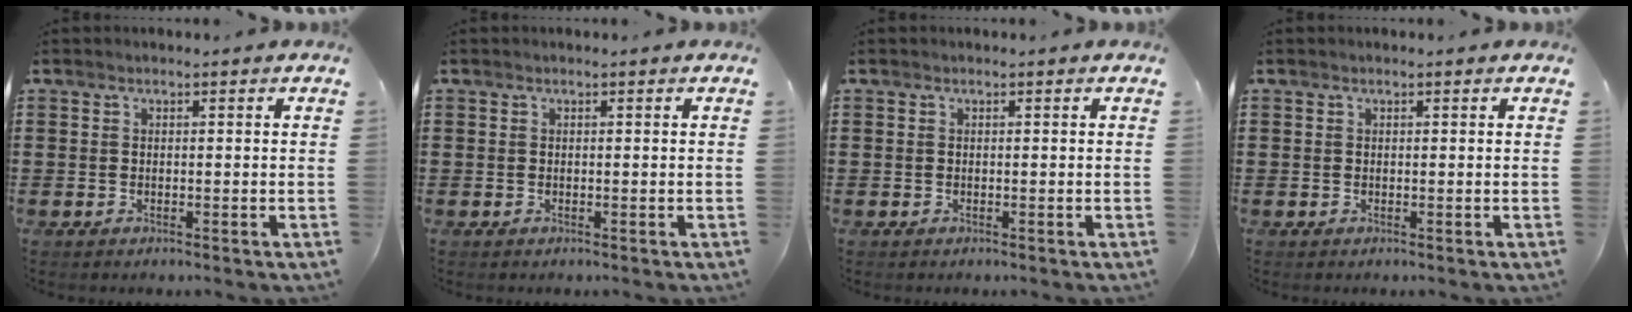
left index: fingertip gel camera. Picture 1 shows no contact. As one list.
[{"total": 0.0}, {"total": 0.0}, {"total": 0.0}]